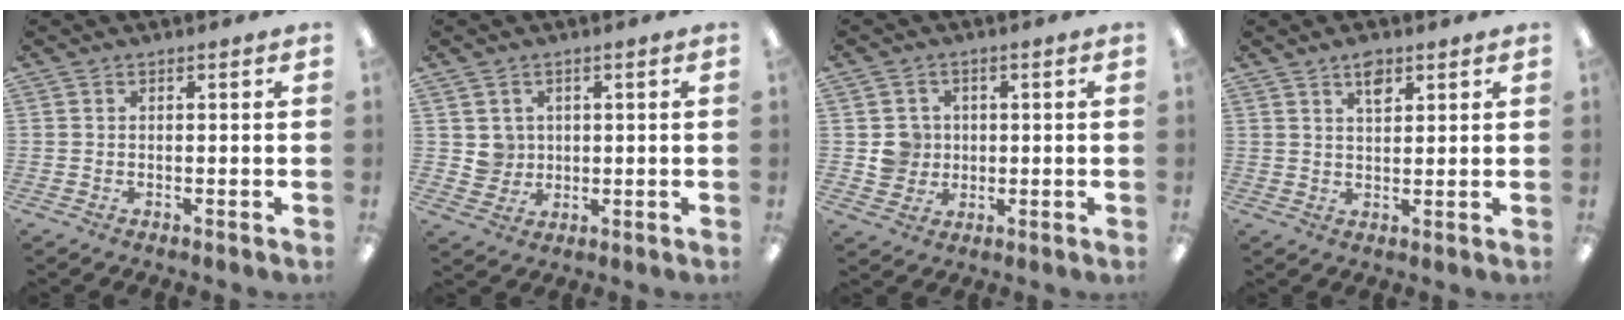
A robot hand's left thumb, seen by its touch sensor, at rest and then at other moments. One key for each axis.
{"total": 4.2, "fx": 1.4, "fy": 3.9, "fz": 0.0, "tx": 0.000, "ty": 0.000, "tz": 0.025}
{"total": 5.2, "fx": 0.3, "fy": 5.1, "fz": 0.9, "tx": -0.005, "ty": 0.004, "tz": 0.004}
{"total": 4.5, "fx": 2.9, "fy": 2.1, "fz": 2.7, "tx": -0.035, "ty": -0.007, "tz": 0.048}